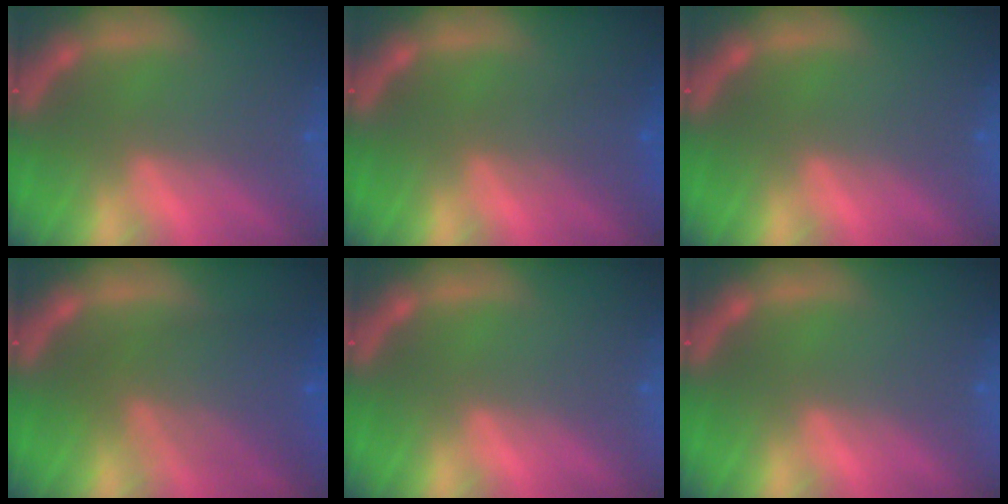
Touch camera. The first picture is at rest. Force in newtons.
{"total": 2.5}
{"total": 0.0}
{"total": 7.0}
{"total": 0.0}
{"total": 0.0}